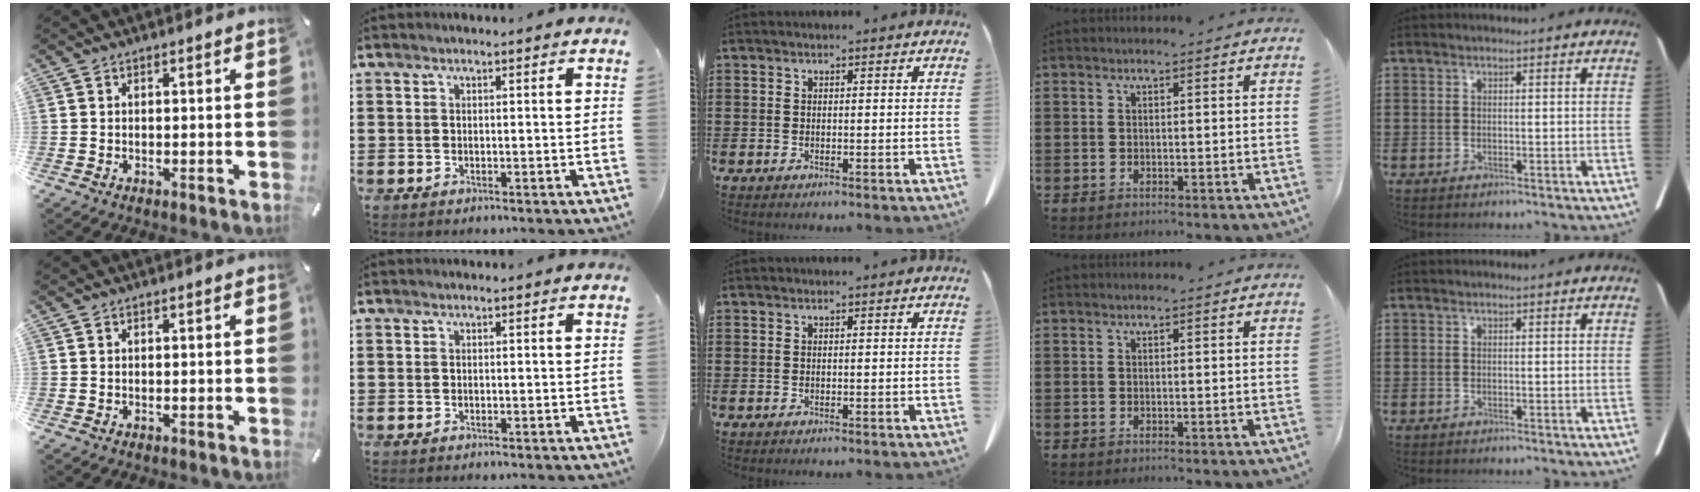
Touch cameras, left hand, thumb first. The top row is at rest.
{}